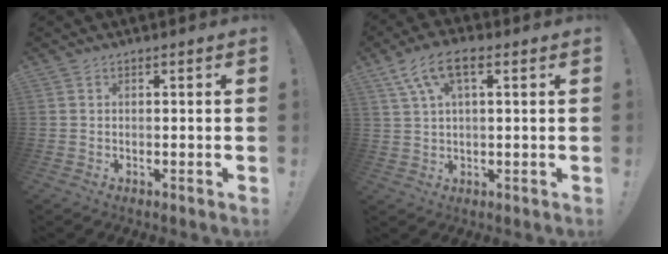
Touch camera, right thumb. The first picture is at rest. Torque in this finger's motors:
{"motor_torque": [0.08, -0.02, 0.54, 0.52, 0.25]}